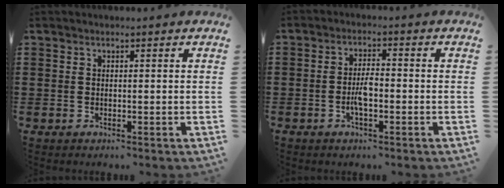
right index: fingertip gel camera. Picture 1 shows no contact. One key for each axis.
{"total": 3.5, "fx": -1.1, "fy": 1.1, "fz": 3.1, "tx": -0.072, "ty": -0.001, "tz": -0.026}